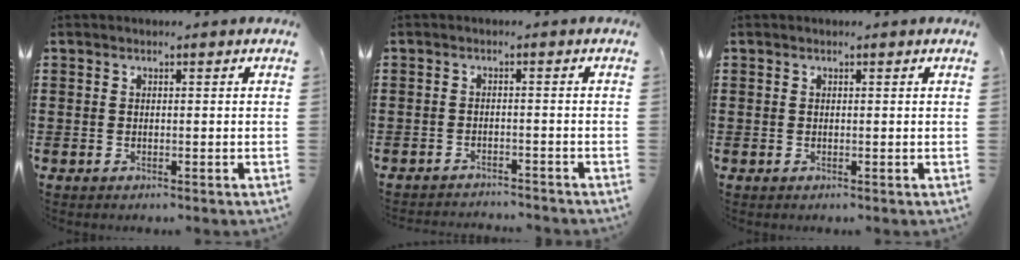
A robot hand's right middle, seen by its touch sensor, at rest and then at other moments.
{"total": 2.2, "force": [-2.1, 0.1, -0.1], "torque": [-0.004, 0.002, -0.047]}
{"total": 0.0}